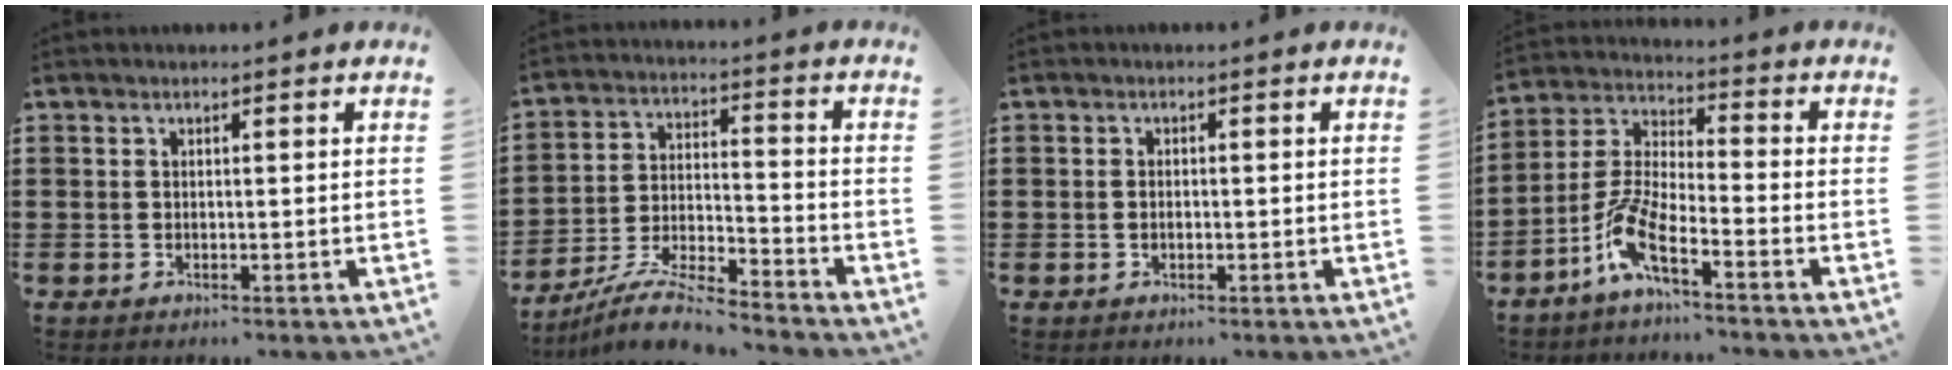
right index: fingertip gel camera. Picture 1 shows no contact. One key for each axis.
{"total": 8.9, "fx": -8.3, "fy": 0.5, "fz": 3.1, "tx": -0.068, "ty": 0.010, "tz": -0.165}
{"total": 0.8, "fx": -0.2, "fy": 0.4, "fz": 0.7, "tx": -0.016, "ty": -0.002, "tz": -0.004}
{"total": 7.7, "fx": -5.2, "fy": 1.4, "fz": 5.6, "tx": -0.147, "ty": -0.016, "tz": -0.109}